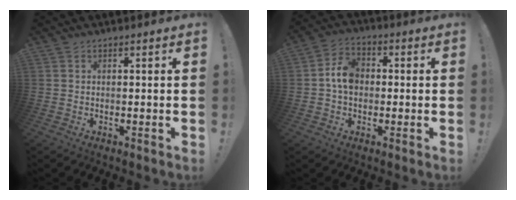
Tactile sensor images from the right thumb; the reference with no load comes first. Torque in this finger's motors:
{"motor_torque": [0.87, 0.93, 0.59, -0.15, 0.03]}